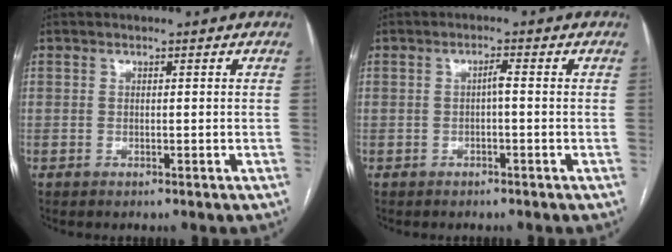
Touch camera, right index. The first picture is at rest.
{"total": 1.4, "force": [-0.2, 0.1, 1.4], "torque": [-0.022, 0.003, -0.002]}